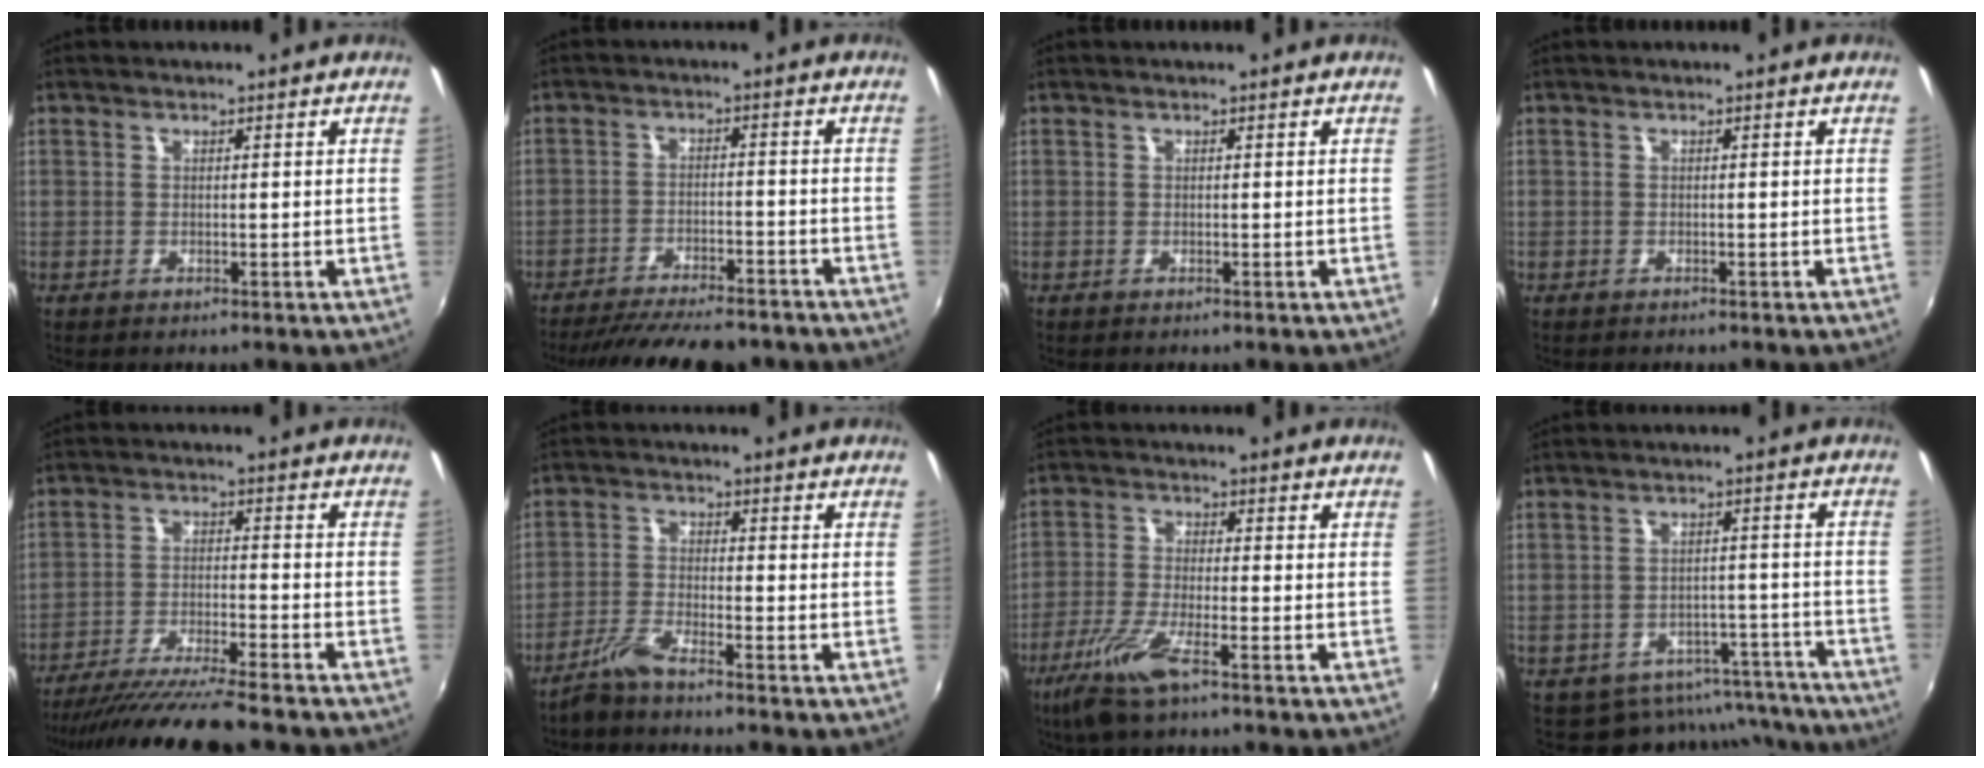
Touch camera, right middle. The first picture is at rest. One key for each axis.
{"total": 16.4, "fx": -14.0, "fy": 4.0, "fz": 7.4, "tx": -0.149, "ty": -0.021, "tz": -0.201}
{"total": 0.0}
{"total": 0.7, "fx": -0.6, "fy": 0.3, "fz": 0.1, "tx": -0.005, "ty": -0.002, "tz": -0.011}
{"total": 14.0, "fx": -12.4, "fy": -0.1, "fz": 6.5, "tx": -0.138, "ty": -0.029, "tz": -0.208}
{"total": 4.2, "fx": -3.6, "fy": 0.1, "fz": 2.2, "tx": -0.062, "ty": -0.003, "tz": -0.076}
{"total": 8.2, "fx": -5.1, "fy": 1.1, "fz": 6.3, "tx": -0.142, "ty": -0.017, "tz": -0.100}
{"total": 12.4, "fx": -11.2, "fy": 5.1, "fz": 1.3, "tx": -0.017, "ty": 0.034, "tz": -0.132}